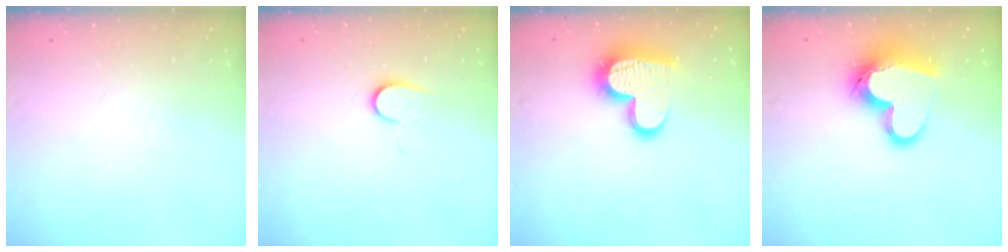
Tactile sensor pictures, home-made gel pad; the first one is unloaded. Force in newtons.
{"total": 6.3, "press": 6.2, "slide": 0.8}
{"total": 15.2, "press": 15.1, "slide": 1.4}
{"total": 16.9, "press": 16.7, "slide": 2.4}